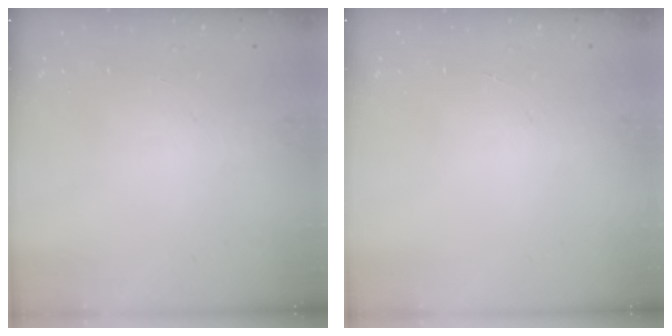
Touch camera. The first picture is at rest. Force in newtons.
{"total": 0.0}